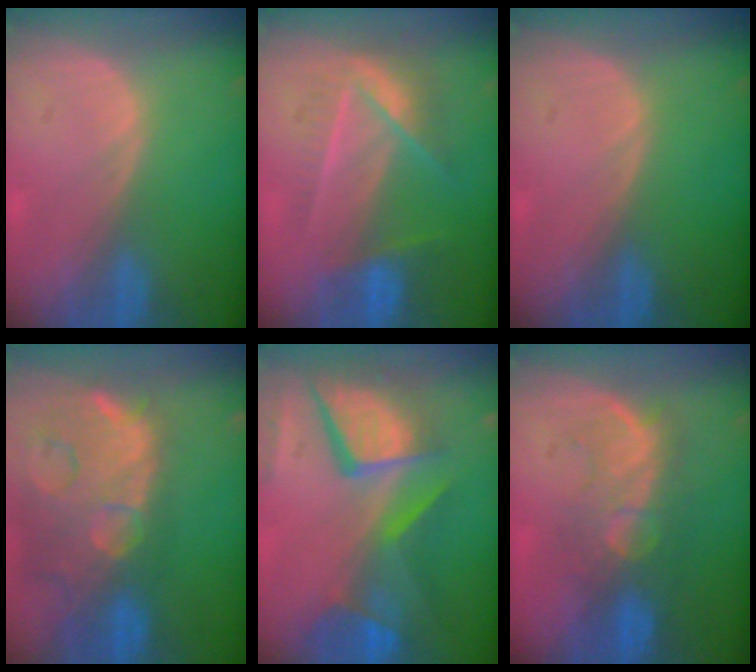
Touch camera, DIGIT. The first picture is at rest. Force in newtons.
{"total": 7.2, "press": 6.7, "slide": 2.8}
{"total": 0.0}
{"total": 14.9, "press": 12.0, "slide": 8.9}
{"total": 12.4, "press": 10.2, "slide": 7.1}
{"total": 8.8, "press": 8.2, "slide": 3.2}